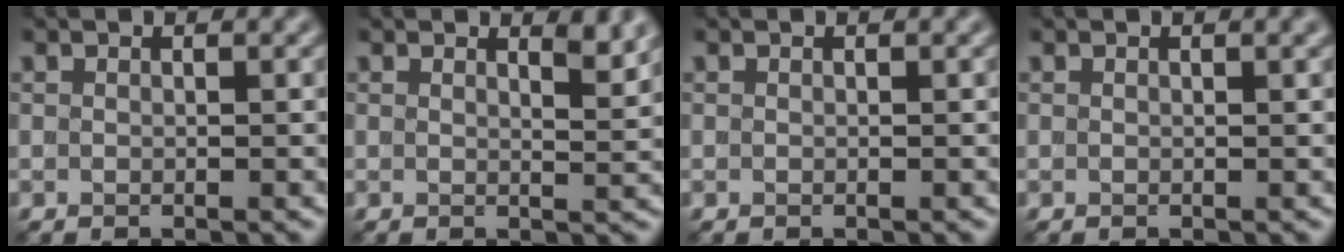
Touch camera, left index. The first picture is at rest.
{"total": 2.0, "force": [1.5, 0.5, 1.2], "torque": [-0.007, -0.003, 0.021]}
{"total": 0.0}
{"total": 0.8, "force": [0.5, 0.2, 0.6], "torque": [-0.003, 0.006, 0.005]}